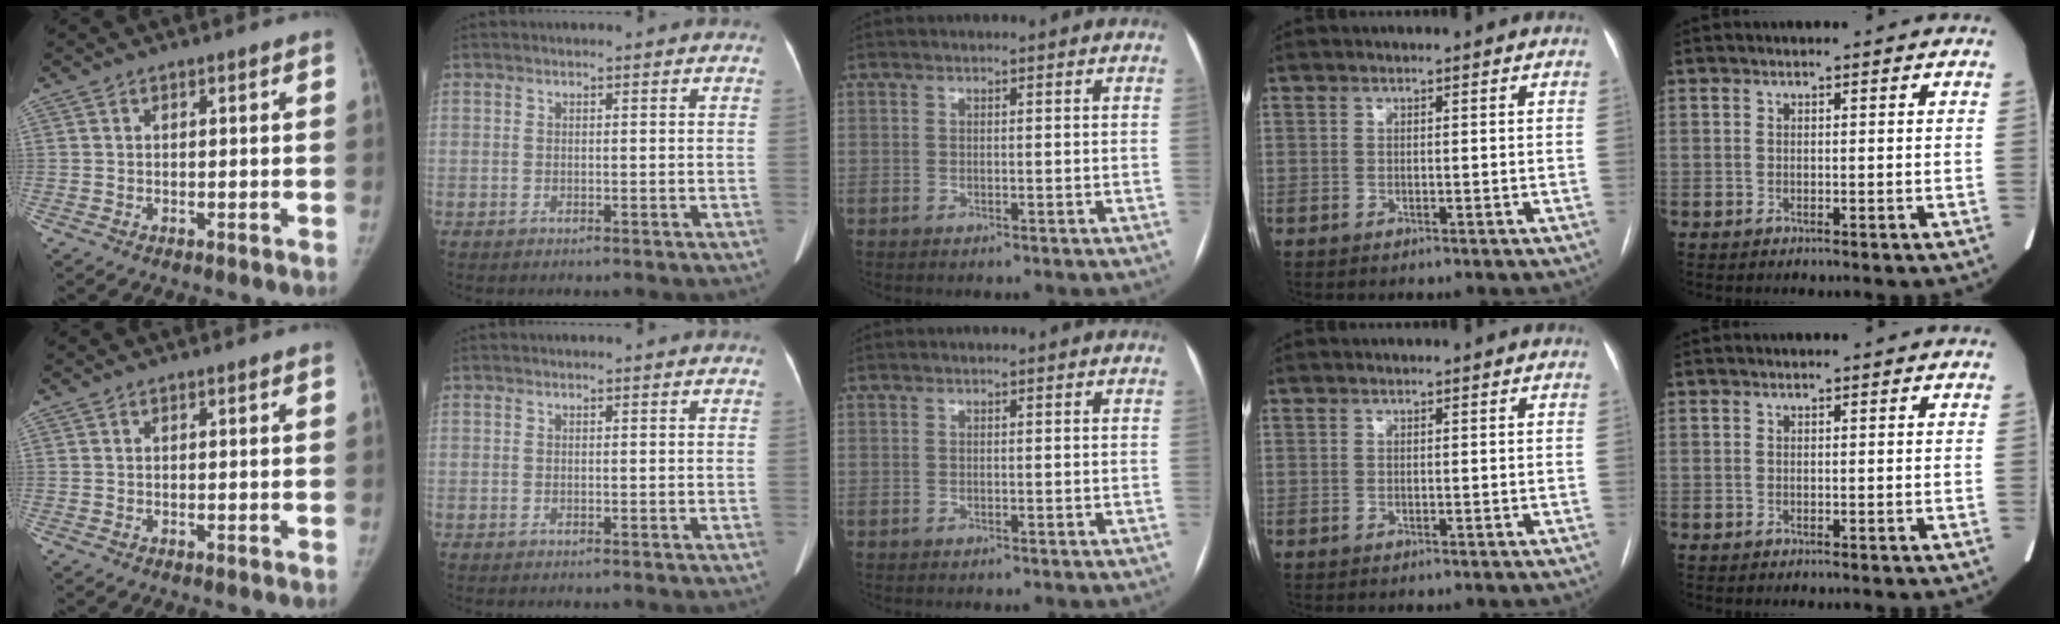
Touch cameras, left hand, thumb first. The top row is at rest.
{}